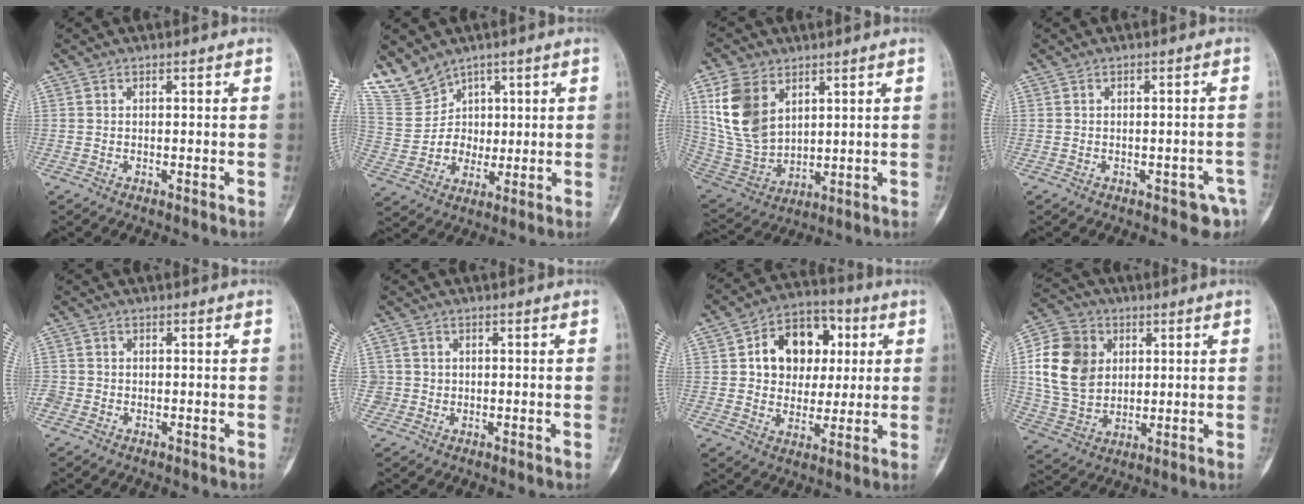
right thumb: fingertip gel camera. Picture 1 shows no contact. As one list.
[{"total": 10.0, "force": [6.7, 7.2, 1.5], "torque": [-0.008, -0.021, 0.147]}, {"total": 13.8, "force": [5.6, 9.1, 8.6], "torque": [-0.161, -0.023, 0.130]}, {"total": 4.0, "force": [-2.2, 2.1, 2.7], "torque": [-0.017, 0.009, -0.024]}, {"total": 1.7, "force": [-0.7, 1.5, 0.4], "torque": [-0.006, 0.005, -0.017]}, {"total": 1.9, "force": [0.1, 1.9, -0.1], "torque": [0.019, 0.008, -0.001]}, {"total": 14.7, "force": [3.2, 11.2, 9.0], "torque": [-0.088, 0.009, 0.049]}, {"total": 15.3, "force": [3.0, 12.2, 8.8], "torque": [-0.150, 0.001, 0.059]}]